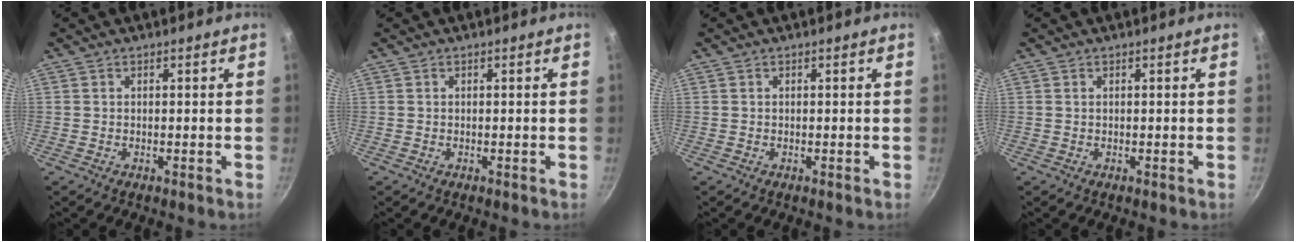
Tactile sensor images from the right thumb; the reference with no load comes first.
{"total": 0.0}
{"total": 0.0}
{"total": 0.0}